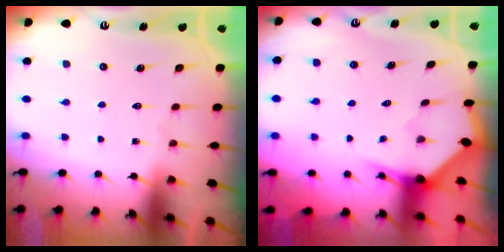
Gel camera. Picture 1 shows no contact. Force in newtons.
{"total": 2.7, "press": 2.7, "slide": 0.2}